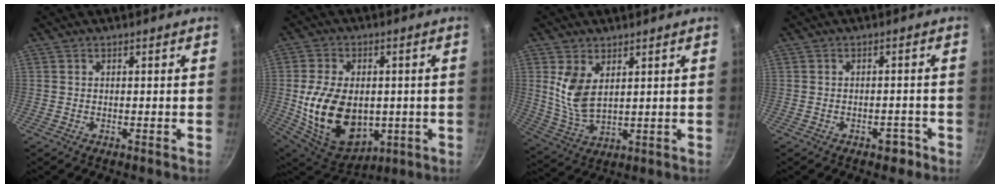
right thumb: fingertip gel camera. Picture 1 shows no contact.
{"total": 19.0, "force": [-1.3, 13.0, 13.8], "torque": [-0.225, -0.009, 0.001]}
{"total": 8.4, "force": [2.9, 4.6, 6.4], "torque": [-0.123, -0.027, 0.066]}
{"total": 2.8, "force": [-1.7, 1.7, 1.4], "torque": [-0.003, 0.025, -0.011]}